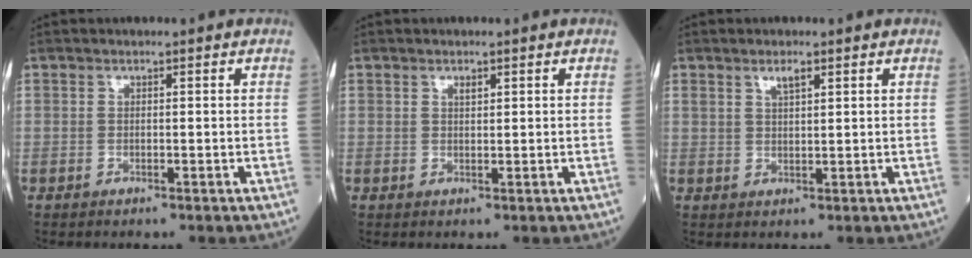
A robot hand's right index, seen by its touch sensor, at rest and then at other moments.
{"total": 0.9, "force": [0.6, 0.3, 0.6], "torque": [-0.011, -0.001, 0.010]}
{"total": 2.1, "force": [1.4, 0.5, 1.5], "torque": [-0.031, 0.002, 0.027]}